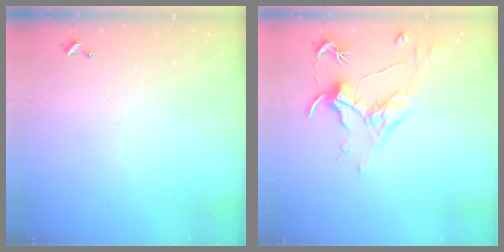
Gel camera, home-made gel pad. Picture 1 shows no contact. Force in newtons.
{"total": 1.7, "press": 1.5, "slide": 0.9}